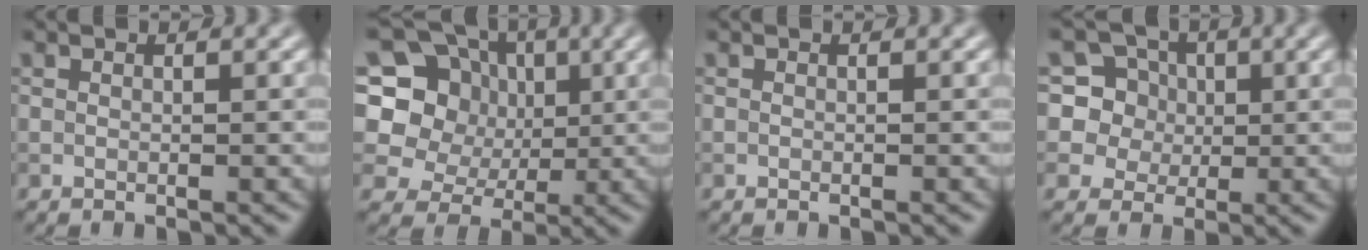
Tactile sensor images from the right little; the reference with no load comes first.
{"total": 12.9, "force": [2.9, 11.5, 5.1], "torque": [-0.133, 0.038, 0.041]}
{"total": 0.0}
{"total": 10.1, "force": [3.4, 9.0, 3.0], "torque": [-0.093, 0.040, 0.051]}